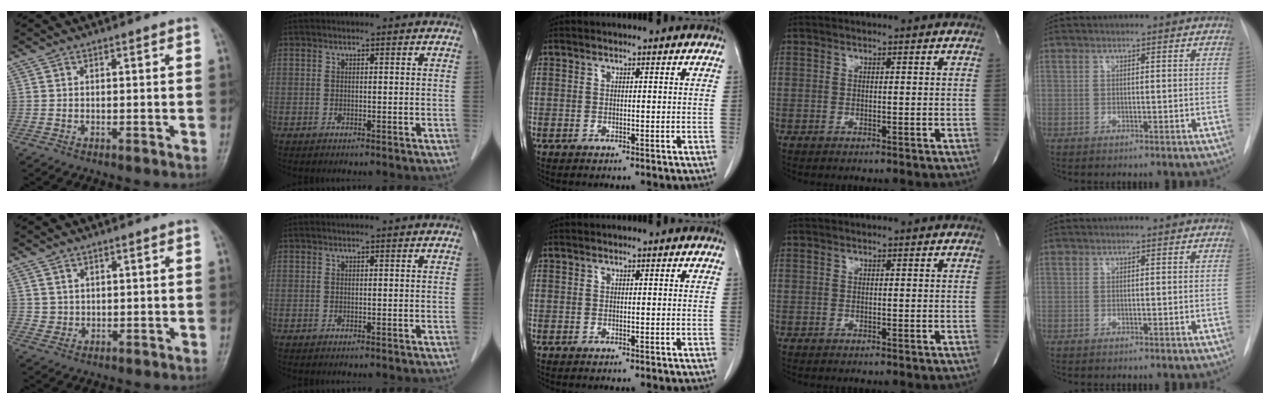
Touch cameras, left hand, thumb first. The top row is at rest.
{"thumb": {"total": 2.1, "force": [1.2, 1.7, 0.2], "torque": [0.013, -0.009, 0.020]}, "index": {"total": 0.9, "force": [0.8, -0.2, 0.2], "torque": [-0.010, -0.001, 0.015]}}